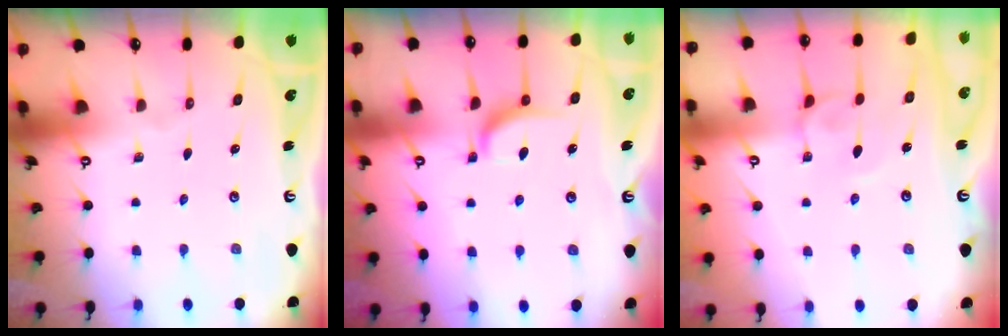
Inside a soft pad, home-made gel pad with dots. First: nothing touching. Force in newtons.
{"total": 3.4, "press": 3.2, "slide": 0.9}
{"total": 1.7, "press": 1.7, "slide": 0.4}